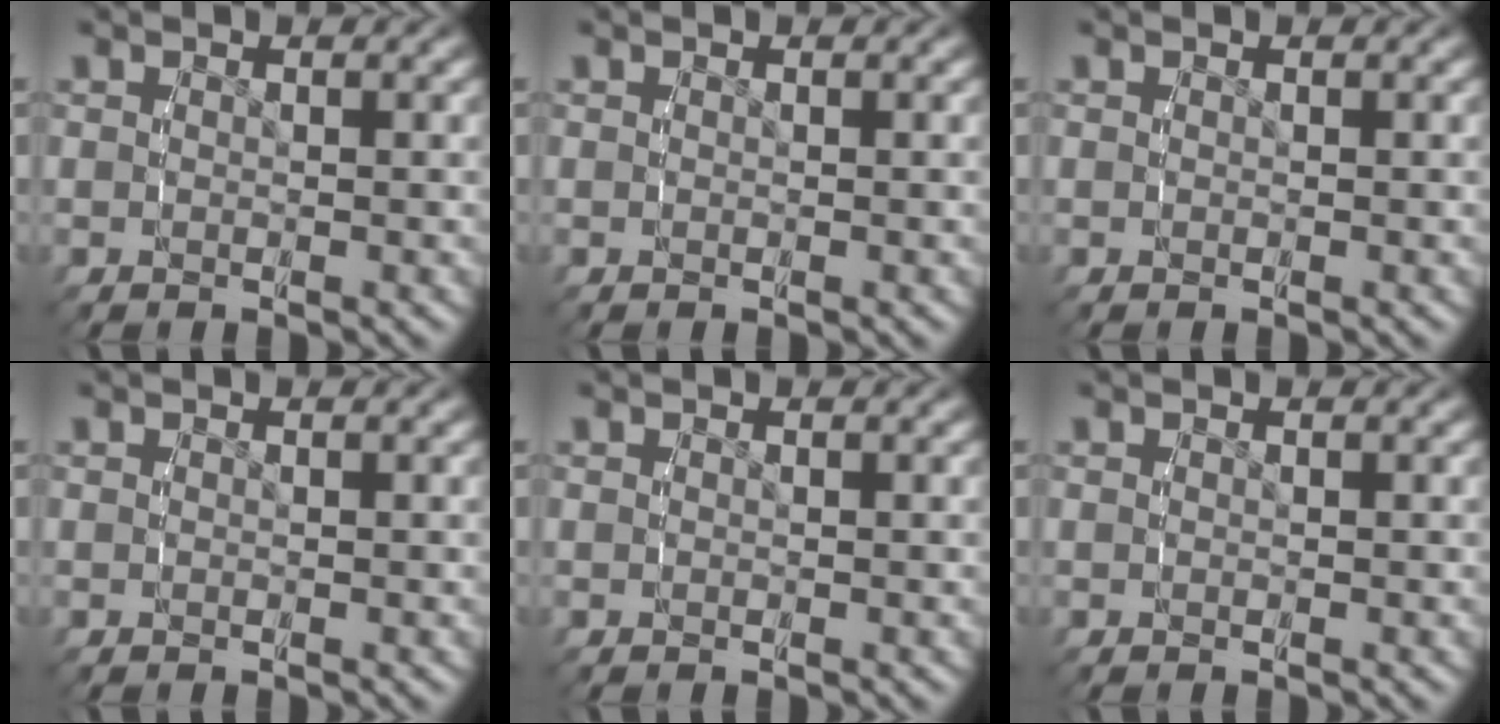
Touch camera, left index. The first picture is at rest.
{"total": 0.0}
{"total": 0.0}
{"total": 0.0}
{"total": 0.0}
{"total": 0.0}